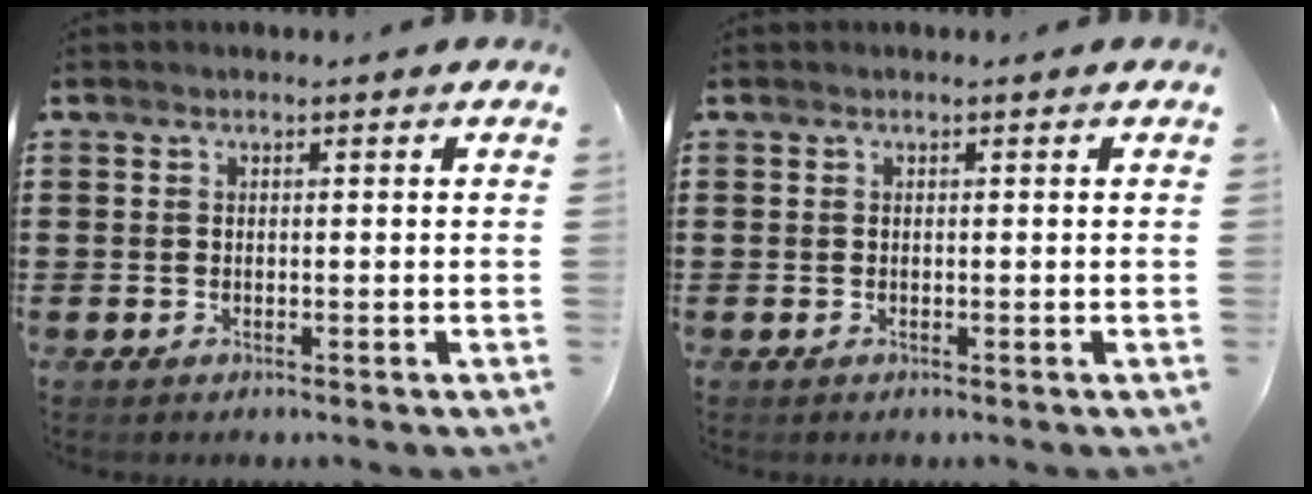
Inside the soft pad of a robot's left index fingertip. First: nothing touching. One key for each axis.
{"total": 0.0}